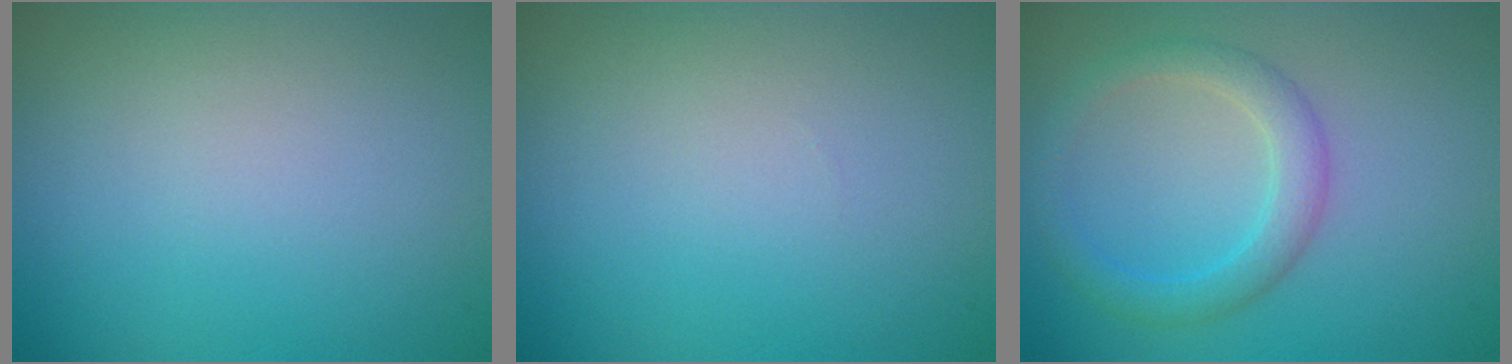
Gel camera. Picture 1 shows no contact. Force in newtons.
{"total": 0.0}
{"total": 2.8, "press": 2.8, "slide": 0.1}